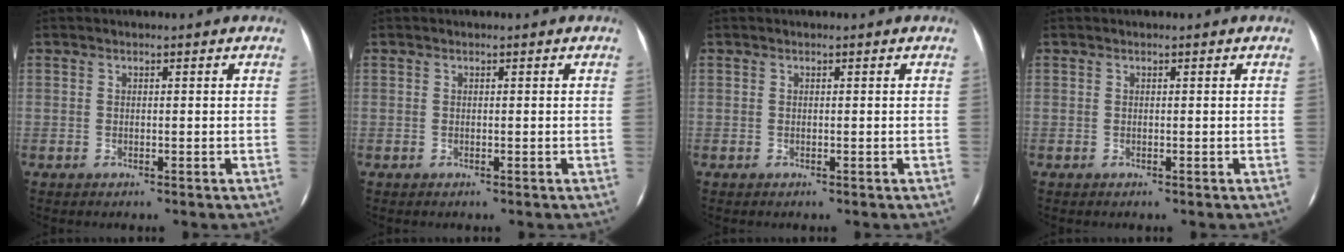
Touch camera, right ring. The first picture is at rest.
{"total": 0.0}
{"total": 0.0}
{"total": 0.0}